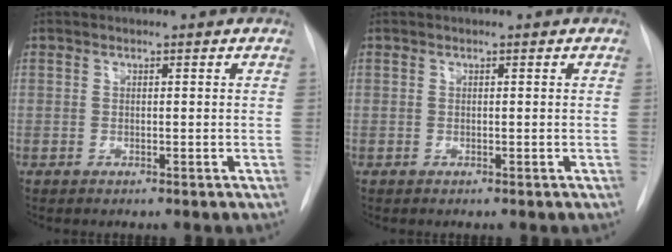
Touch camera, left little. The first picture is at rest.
{"total": 0.0}